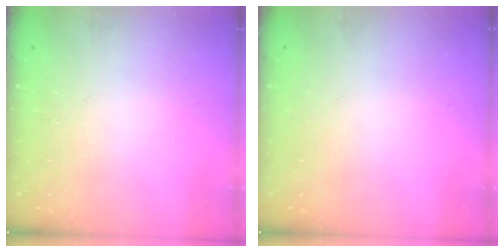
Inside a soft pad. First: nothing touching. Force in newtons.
{"total": 0.0}